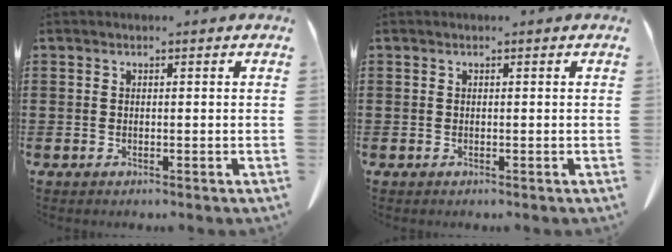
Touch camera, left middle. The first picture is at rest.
{"total": 0.0}